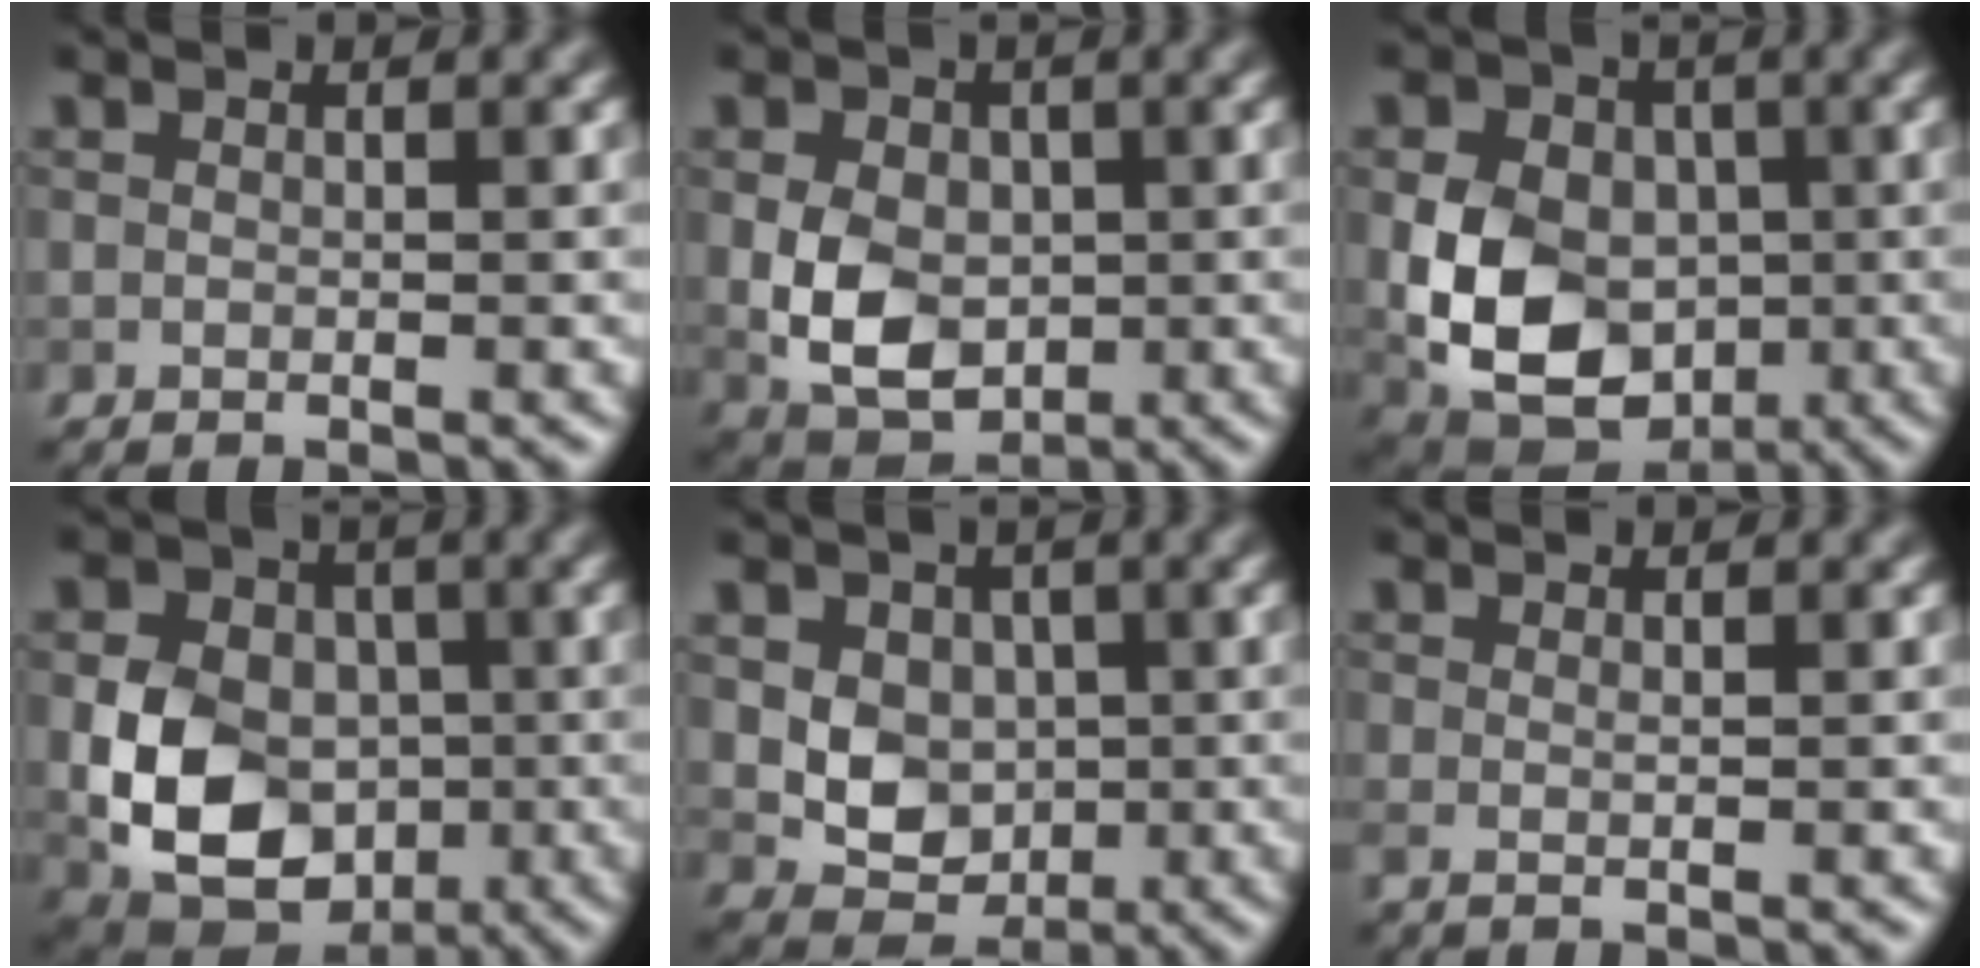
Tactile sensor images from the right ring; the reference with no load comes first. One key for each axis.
{"total": 6.0, "fx": -0.4, "fy": 4.4, "fz": 4.1, "tx": -0.078, "ty": -0.005, "tz": -0.011}
{"total": 10.4, "fx": -1.0, "fy": 7.9, "fz": 6.6, "tx": -0.108, "ty": -0.008, "tz": -0.025}
{"total": 9.4, "fx": -1.3, "fy": 7.2, "fz": 5.8, "tx": -0.107, "ty": -0.007, "tz": -0.033}
{"total": 4.7, "fx": 0.3, "fy": 3.9, "fz": 2.6, "tx": -0.038, "ty": -0.003, "tz": 0.004}
{"total": 1.1, "fx": 0.0, "fy": 0.3, "fz": 1.0, "tx": -0.014, "ty": -0.002, "tz": -0.003}